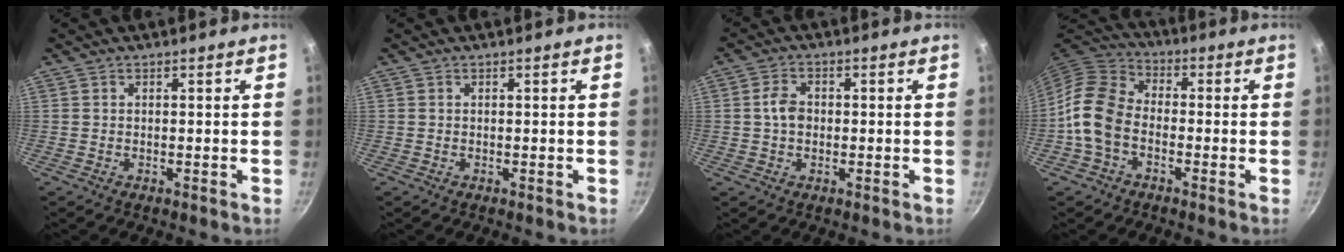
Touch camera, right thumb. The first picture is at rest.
{"total": 0.0}
{"total": 4.1, "force": [0.0, 2.9, 2.8], "torque": [-0.043, 0.010, -0.004]}
{"total": 10.7, "force": [-3.1, 7.5, 7.1], "torque": [-0.120, 0.034, -0.080]}